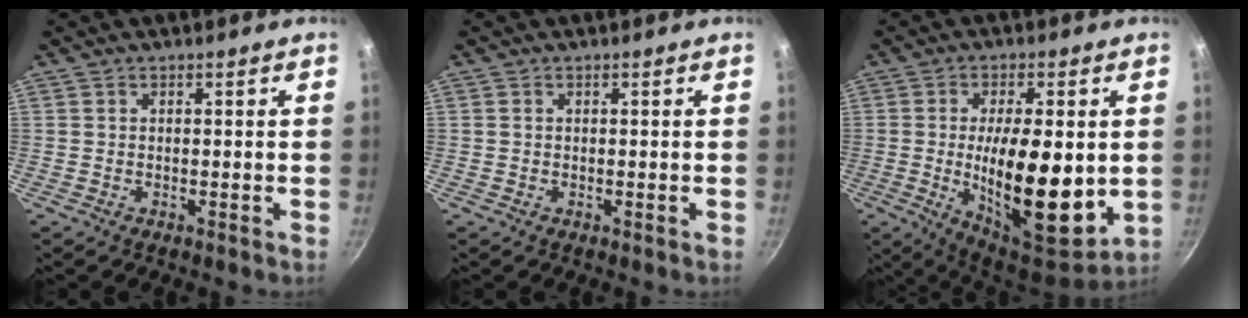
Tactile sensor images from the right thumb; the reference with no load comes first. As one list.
[{"total": 0.0}, {"total": 19.2, "force": [-1.2, 7.5, 17.7], "torque": [-0.264, -0.017, -0.011]}]